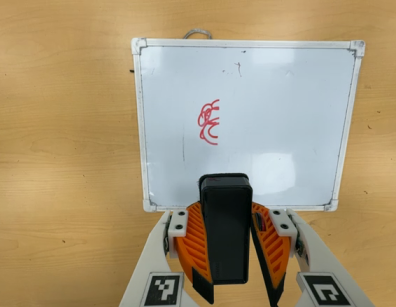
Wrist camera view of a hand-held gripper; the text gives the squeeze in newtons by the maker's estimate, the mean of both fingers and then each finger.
{"total": 11.7, "left": 10.5, "right": 12.9}